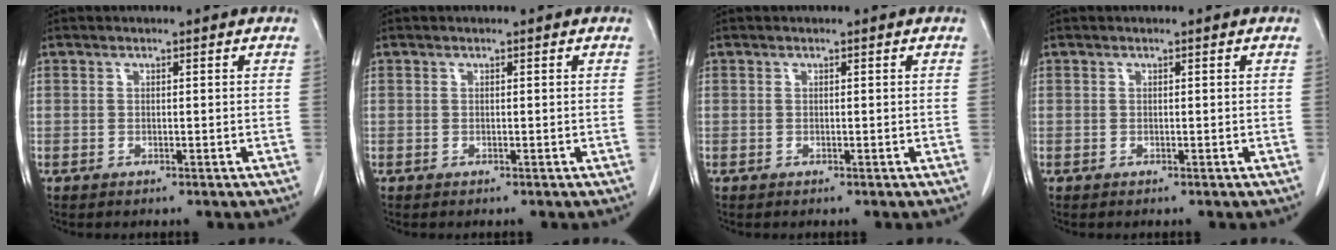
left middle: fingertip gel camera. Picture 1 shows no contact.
{"total": 0.0}
{"total": 0.0}
{"total": 0.0}